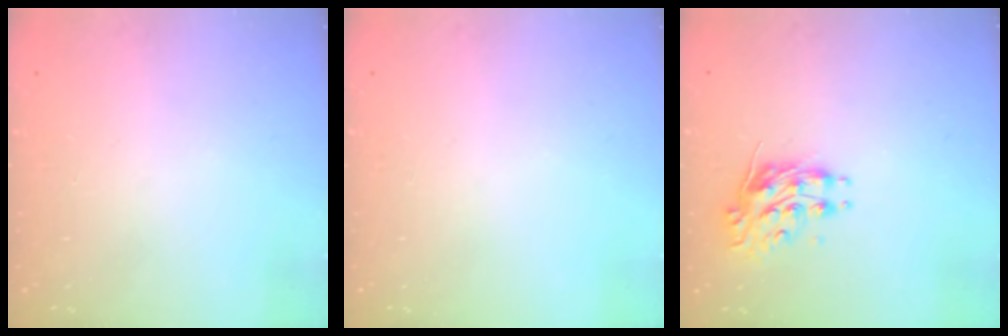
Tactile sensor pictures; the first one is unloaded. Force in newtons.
{"total": 0.0}
{"total": 10.4, "press": 10.4, "slide": 0.5}